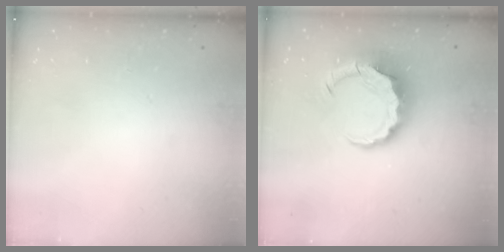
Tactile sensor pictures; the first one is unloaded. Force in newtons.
{"total": 8.8, "press": 8.6, "slide": 1.6}